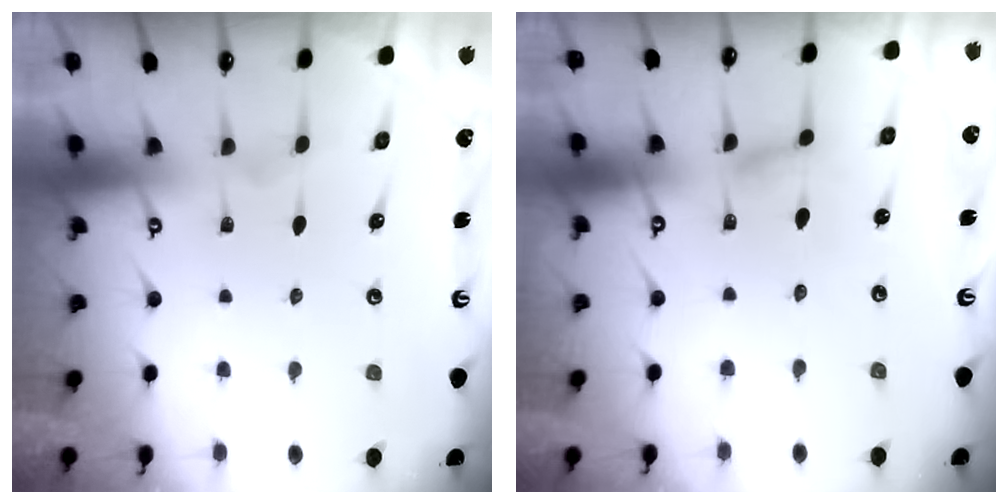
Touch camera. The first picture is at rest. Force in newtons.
{"total": 2.1, "press": 2.1, "slide": 0.3}